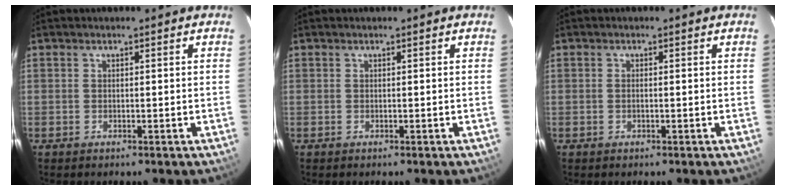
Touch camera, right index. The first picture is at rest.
{"total": 0.0}
{"total": 0.7, "force": [-0.2, 0.1, 0.7], "torque": [-0.015, 0.001, -0.004]}